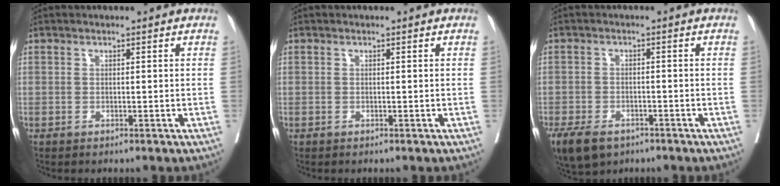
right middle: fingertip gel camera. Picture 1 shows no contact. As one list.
[{"total": 0.0}, {"total": 9.1, "force": [-6.0, 5.1, 4.6], "torque": [-0.101, -0.011, -0.092]}]